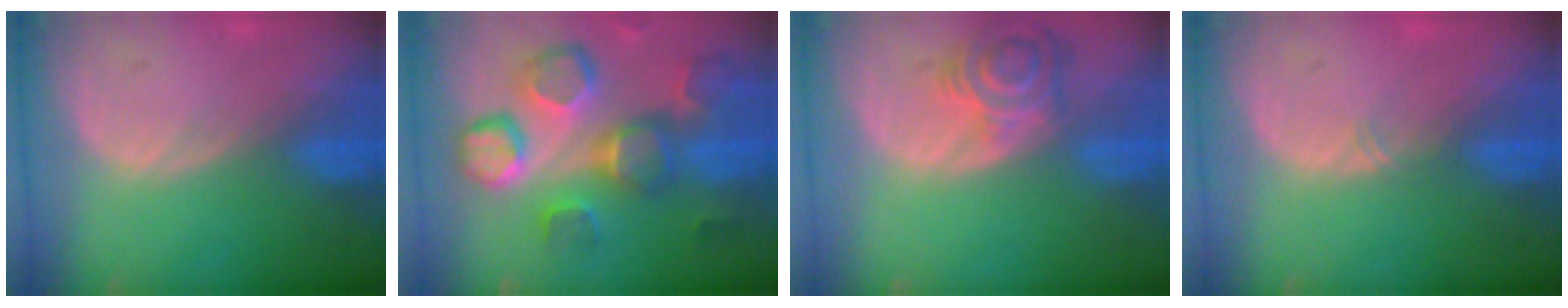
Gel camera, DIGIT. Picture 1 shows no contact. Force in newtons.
{"total": 12.8, "press": 11.2, "slide": 6.2}
{"total": 7.2, "press": 6.6, "slide": 2.8}
{"total": 0.8, "press": 0.7, "slide": 0.4}